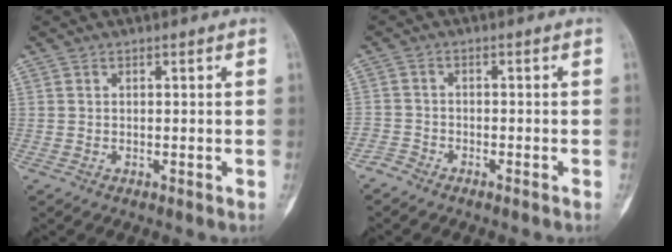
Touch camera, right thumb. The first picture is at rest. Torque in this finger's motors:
{"motor_torque": [1.10, 0.18, 0.44, -1.16, -0.04]}